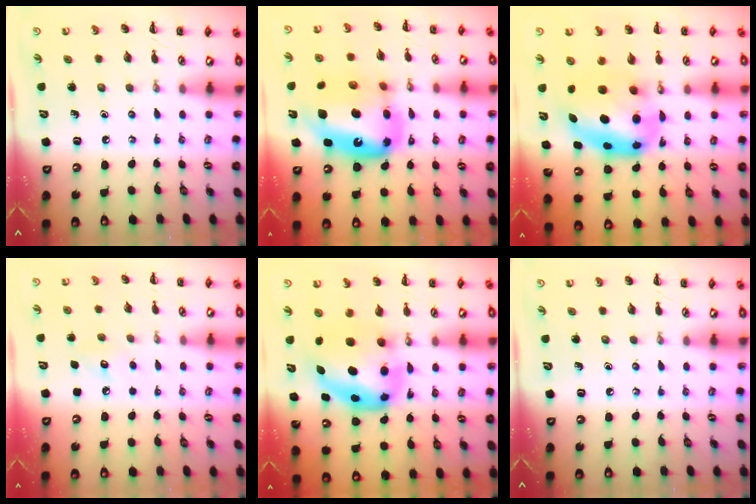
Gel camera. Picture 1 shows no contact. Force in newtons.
{"total": 18.9, "press": 18.3, "slide": 4.9}
{"total": 9.5, "press": 9.1, "slide": 2.8}
{"total": 5.5, "press": 5.4, "slide": 1.4}
{"total": 8.6, "press": 8.2, "slide": 2.5}
{"total": 0.0}